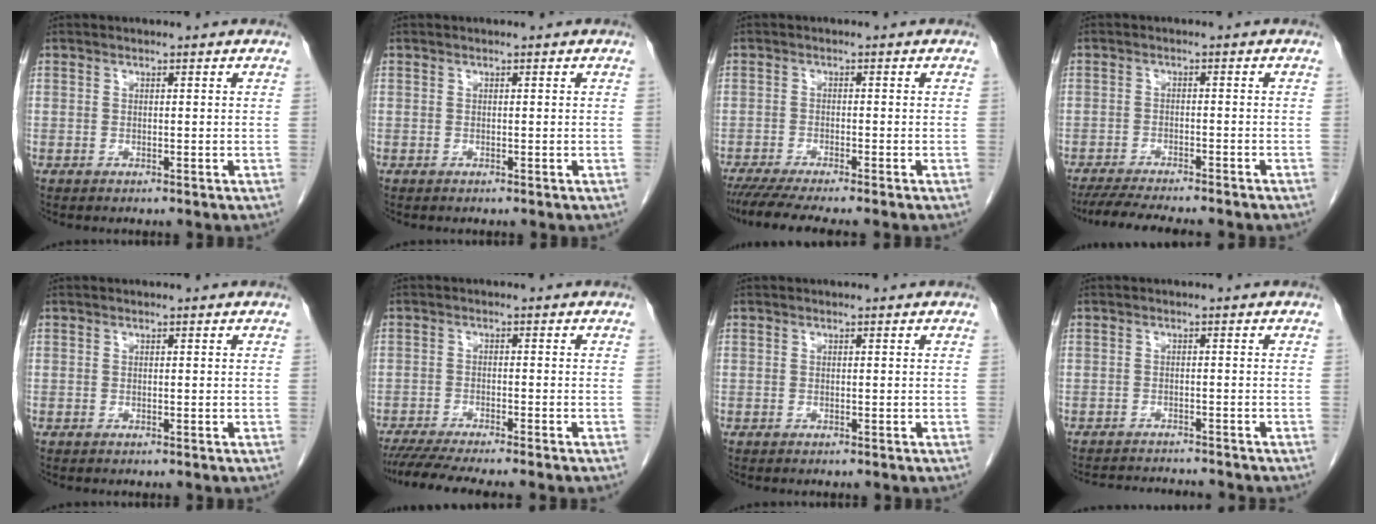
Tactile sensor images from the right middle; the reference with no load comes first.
{"total": 0.0}
{"total": 7.9, "force": [-6.7, -0.2, 4.1], "torque": [-0.053, -0.019, -0.107]}
{"total": 11.0, "force": [-9.6, 1.1, 5.3], "torque": [-0.072, -0.013, -0.138]}
{"total": 0.0}
{"total": 9.4, "force": [-8.1, -0.4, 4.7], "torque": [-0.056, -0.018, -0.127]}
{"total": 0.0}
{"total": 7.6, "force": [-7.4, 0.5, 1.8], "torque": [-0.022, -0.001, -0.104]}